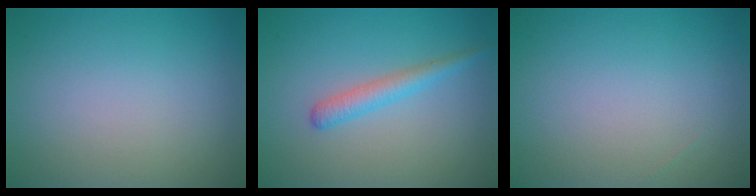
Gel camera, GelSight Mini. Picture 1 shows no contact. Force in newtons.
{"total": 2.1, "press": 2.1, "slide": 0.1}
{"total": 0.0}